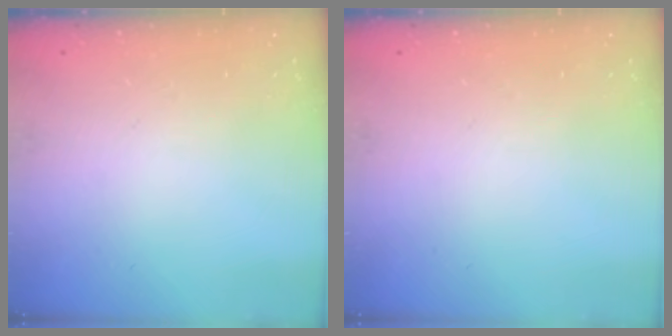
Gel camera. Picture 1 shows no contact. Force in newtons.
{"total": 0.0}